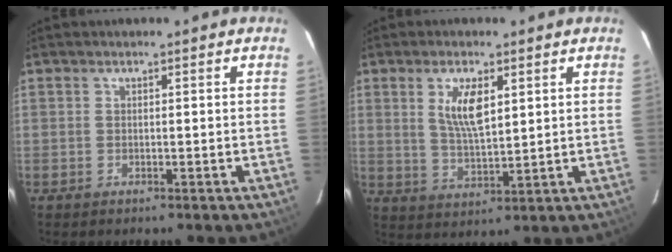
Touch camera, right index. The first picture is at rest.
{"total": 7.1, "force": [2.6, 2.6, 6.1], "torque": [-0.110, -0.003, 0.056]}